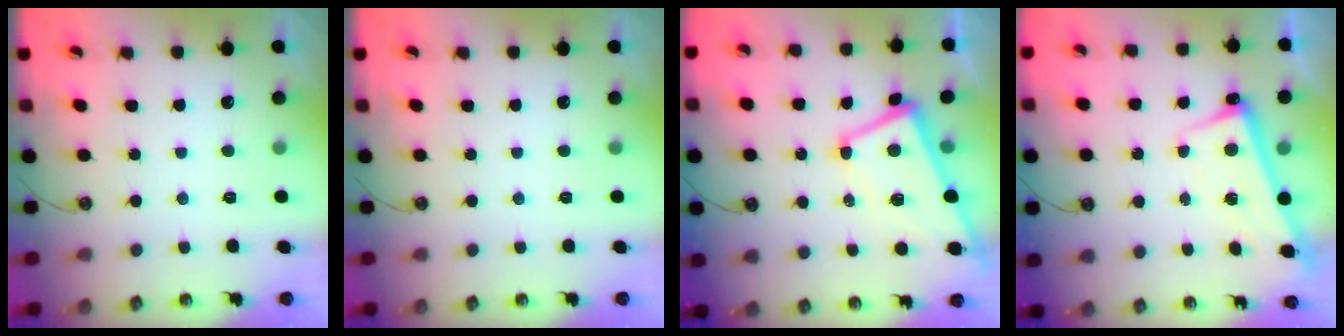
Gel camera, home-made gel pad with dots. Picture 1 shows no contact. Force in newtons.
{"total": 0.0}
{"total": 1.4, "press": 1.1, "slide": 0.9}
{"total": 2.6, "press": 2.5, "slide": 0.8}